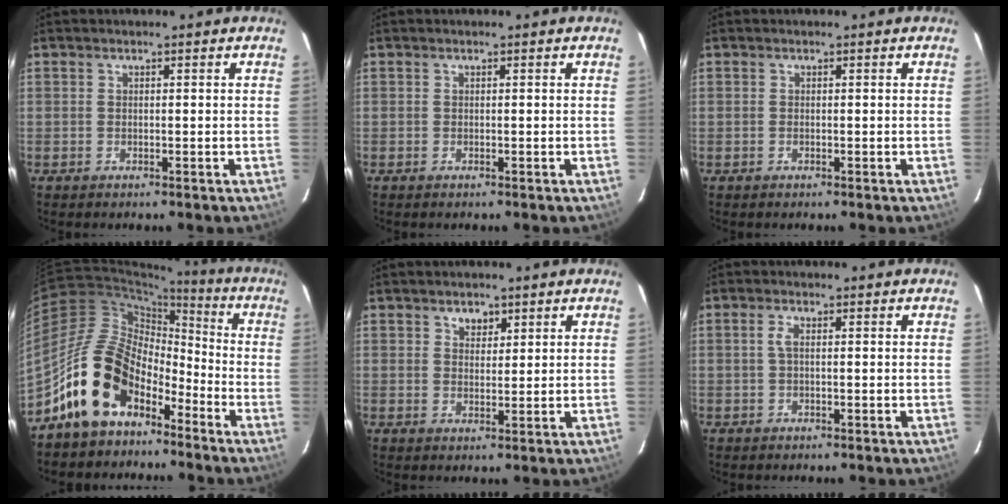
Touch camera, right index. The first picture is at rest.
{"total": 0.0}
{"total": 0.0}
{"total": 15.2, "force": [-9.4, 8.9, 8.0], "torque": [-0.152, 0.020, -0.165]}
{"total": 2.5, "force": [1.5, 1.8, 0.8], "torque": [-0.007, 0.003, 0.026]}
{"total": 1.5, "force": [0.1, 0.3, 1.4], "torque": [-0.030, 0.004, -0.002]}